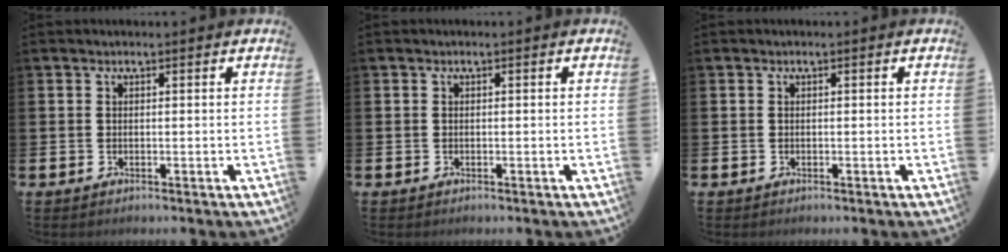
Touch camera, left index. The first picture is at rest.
{"total": 0.0}
{"total": 0.0}